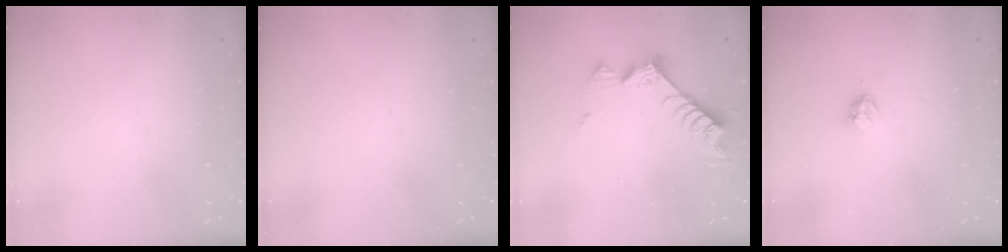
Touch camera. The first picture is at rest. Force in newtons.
{"total": 0.0}
{"total": 8.6, "press": 8.6, "slide": 0.2}
{"total": 3.5, "press": 3.4, "slide": 0.3}